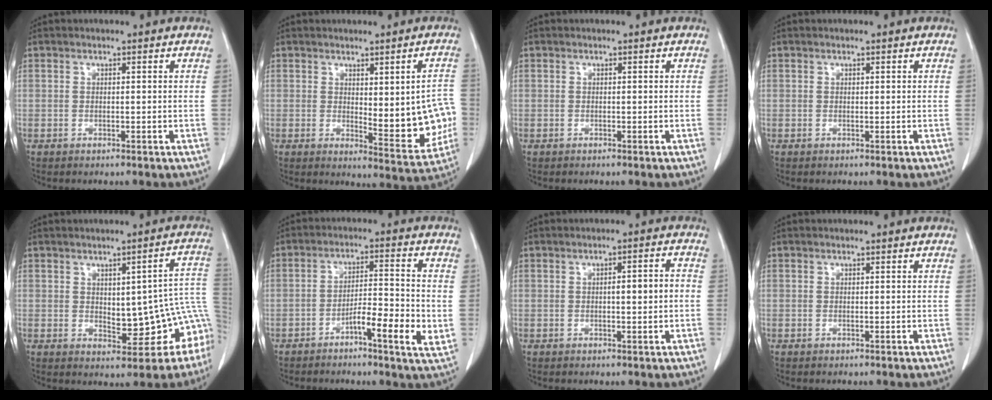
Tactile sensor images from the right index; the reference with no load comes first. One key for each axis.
{"total": 10.4, "fx": -0.4, "fy": 3.3, "fz": 9.8, "tx": -0.103, "ty": -0.006, "tz": 0.005}
{"total": 0.0}
{"total": 0.0}
{"total": 11.0, "fx": -1.8, "fy": 4.0, "fz": 10.1, "tx": -0.097, "ty": 0.025, "tz": -0.011}
{"total": 8.3, "fx": -2.9, "fy": 0.9, "fz": 7.7, "tx": -0.123, "ty": 0.001, "tz": -0.050}
{"total": 3.3, "fx": -0.2, "fy": 0.4, "fz": 3.2, "tx": -0.052, "ty": 0.005, "tz": -0.002}
{"total": 0.0}